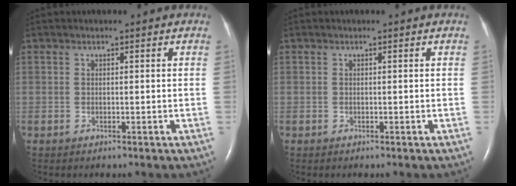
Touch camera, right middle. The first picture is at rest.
{"total": 0.0}